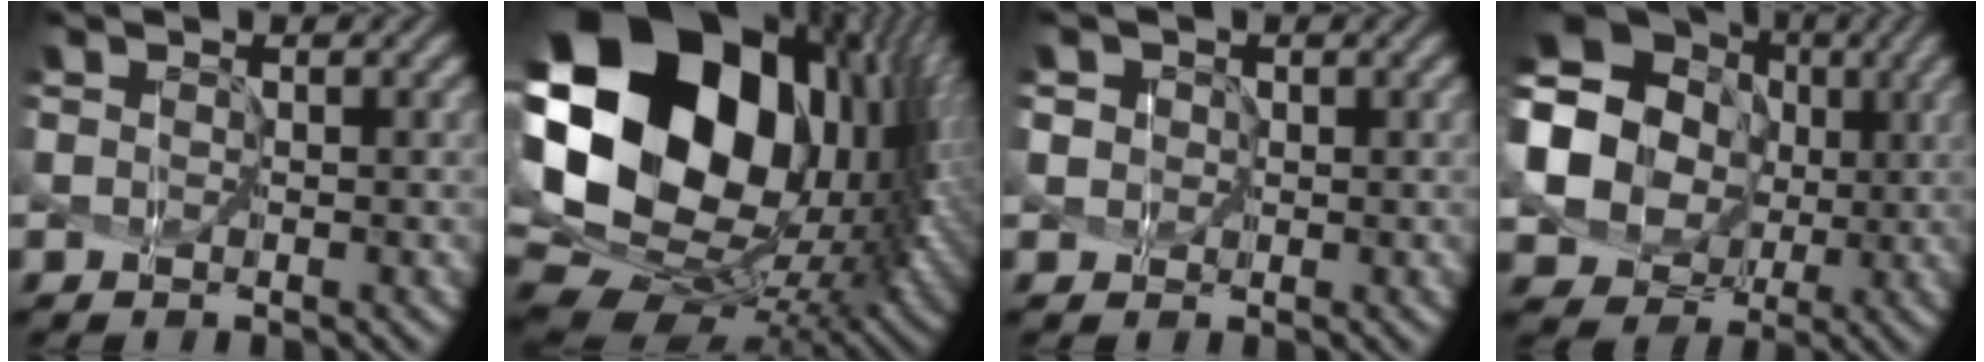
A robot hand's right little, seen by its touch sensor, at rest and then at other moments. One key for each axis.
{"total": 23.1, "fx": 5.0, "fy": 16.7, "fz": 15.3, "tx": -0.324, "ty": 0.009, "tz": 0.092}
{"total": 3.5, "fx": 1.5, "fy": 2.9, "fz": 1.4, "tx": -0.027, "ty": 0.028, "tz": 0.015}
{"total": 13.3, "fx": 1.9, "fy": 11.7, "fz": 5.9, "tx": -0.175, "ty": 0.022, "tz": 0.025}